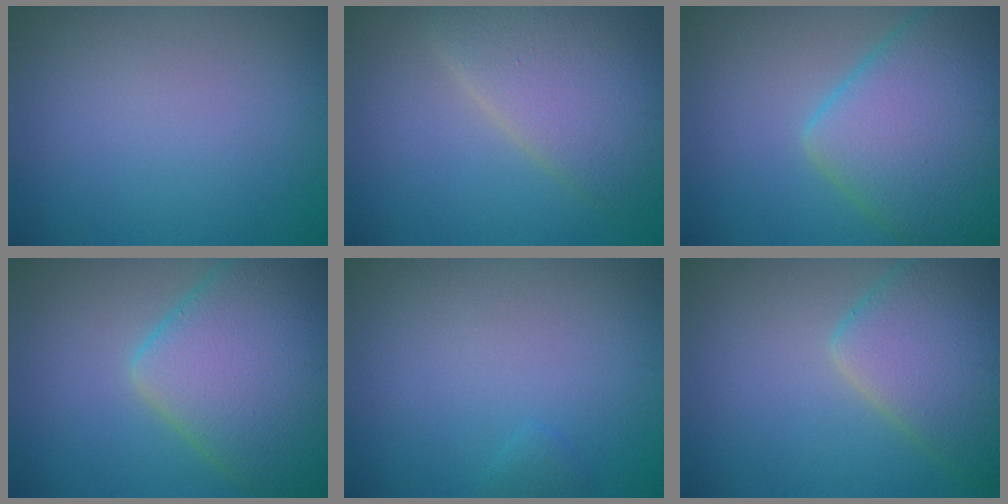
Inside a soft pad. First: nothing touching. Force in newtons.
{"total": 6.3, "press": 6.3, "slide": 0.3}
{"total": 9.6, "press": 9.6, "slide": 0.5}
{"total": 10.4, "press": 10.4, "slide": 0.6}
{"total": 0.6, "press": 0.6, "slide": 0.0}
{"total": 6.9, "press": 6.8, "slide": 0.5}